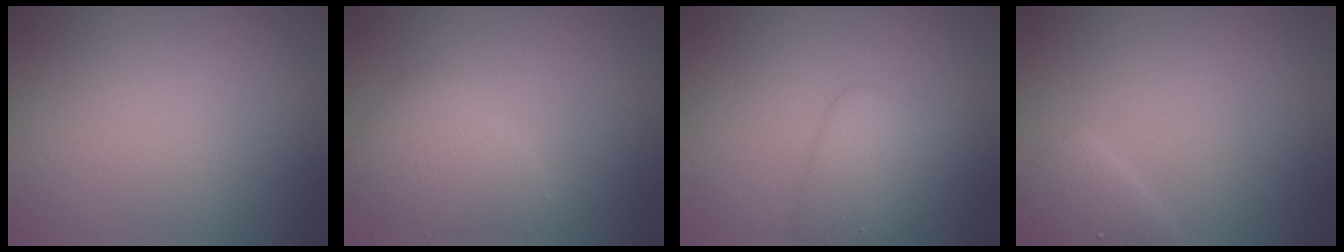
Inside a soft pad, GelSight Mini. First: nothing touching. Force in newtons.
{"total": 2.6, "press": 2.6, "slide": 0.1}
{"total": 3.6, "press": 3.5, "slide": 0.3}
{"total": 2.1, "press": 2.1, "slide": 0.2}